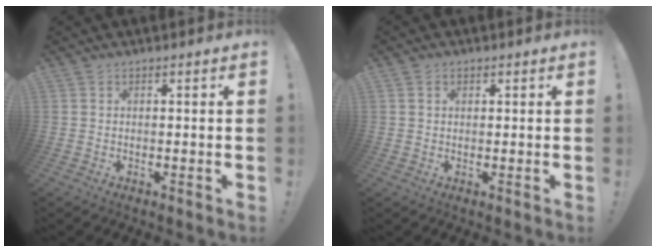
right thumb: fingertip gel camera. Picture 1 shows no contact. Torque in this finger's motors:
{"motor_torque": [-0.13, -0.18, -0.05, -0.10, 0.06]}